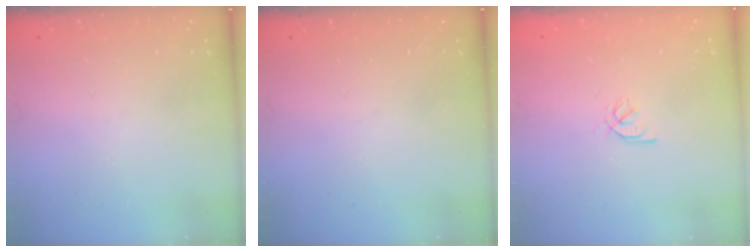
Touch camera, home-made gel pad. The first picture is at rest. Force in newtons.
{"total": 0.0}
{"total": 2.2, "press": 2.1, "slide": 0.6}